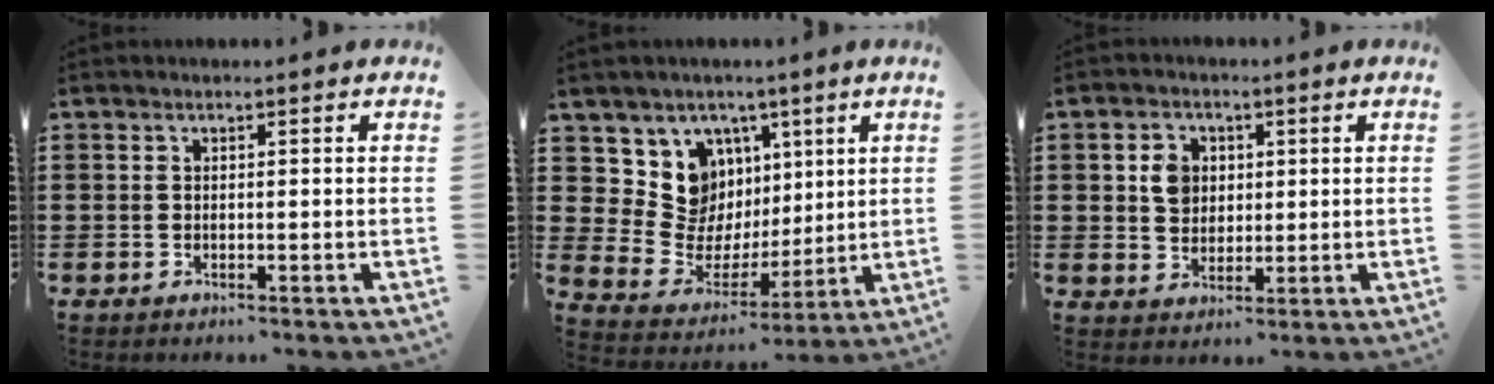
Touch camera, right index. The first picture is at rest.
{"total": 10.2, "force": [3.5, 9.3, 2.5], "torque": [-0.077, -0.039, 0.074]}
{"total": 4.5, "force": [0.9, 3.8, 2.4], "torque": [-0.051, 0.013, 0.012]}